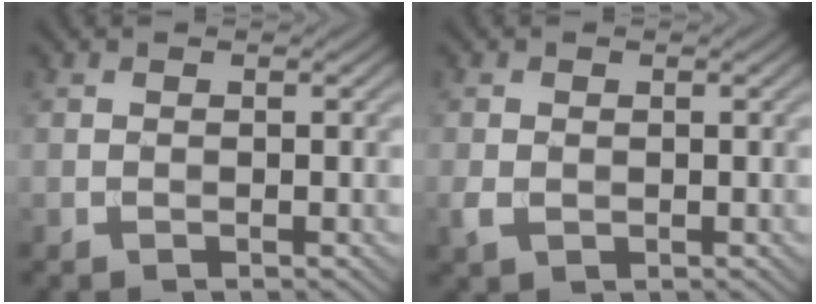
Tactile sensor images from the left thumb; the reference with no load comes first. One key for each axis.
{"total": 1.8, "fx": -0.2, "fy": 1.4, "fz": 1.2, "tx": -0.031, "ty": -0.003, "tz": -0.003}